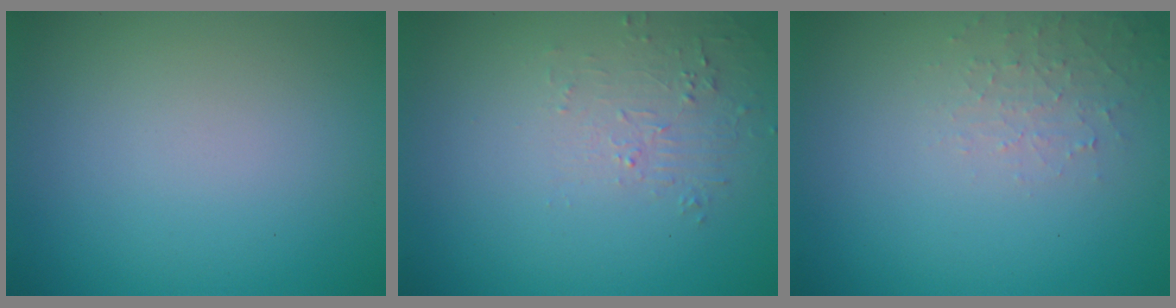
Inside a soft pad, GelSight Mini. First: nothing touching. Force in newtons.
{"total": 1.6, "press": 0.4, "slide": 1.6}
{"total": 1.8, "press": 1.8, "slide": 0.4}